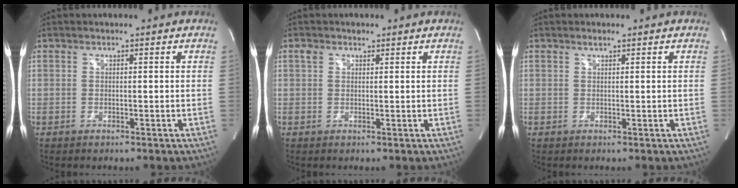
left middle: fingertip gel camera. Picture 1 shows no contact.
{"total": 1.5, "force": [0.9, 1.1, 0.5], "torque": [-0.014, 0.012, 0.016]}
{"total": 0.5, "force": [0.5, 0.0, 0.3], "torque": [-0.012, 0.000, 0.010]}